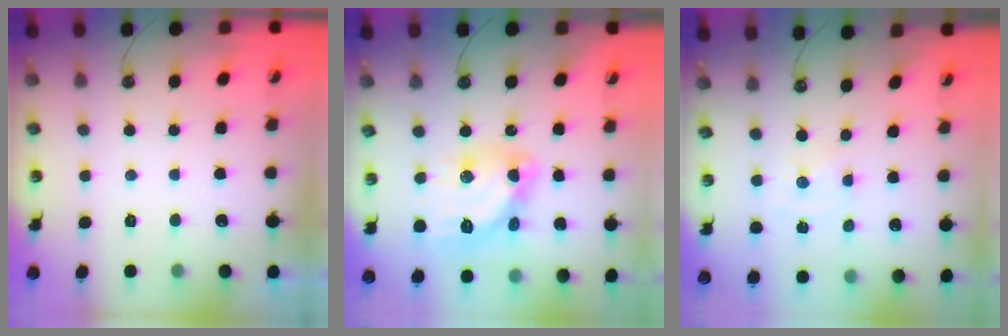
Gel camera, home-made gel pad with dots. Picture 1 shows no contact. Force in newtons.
{"total": 13.9, "press": 13.9, "slide": 1.3}
{"total": 0.0}